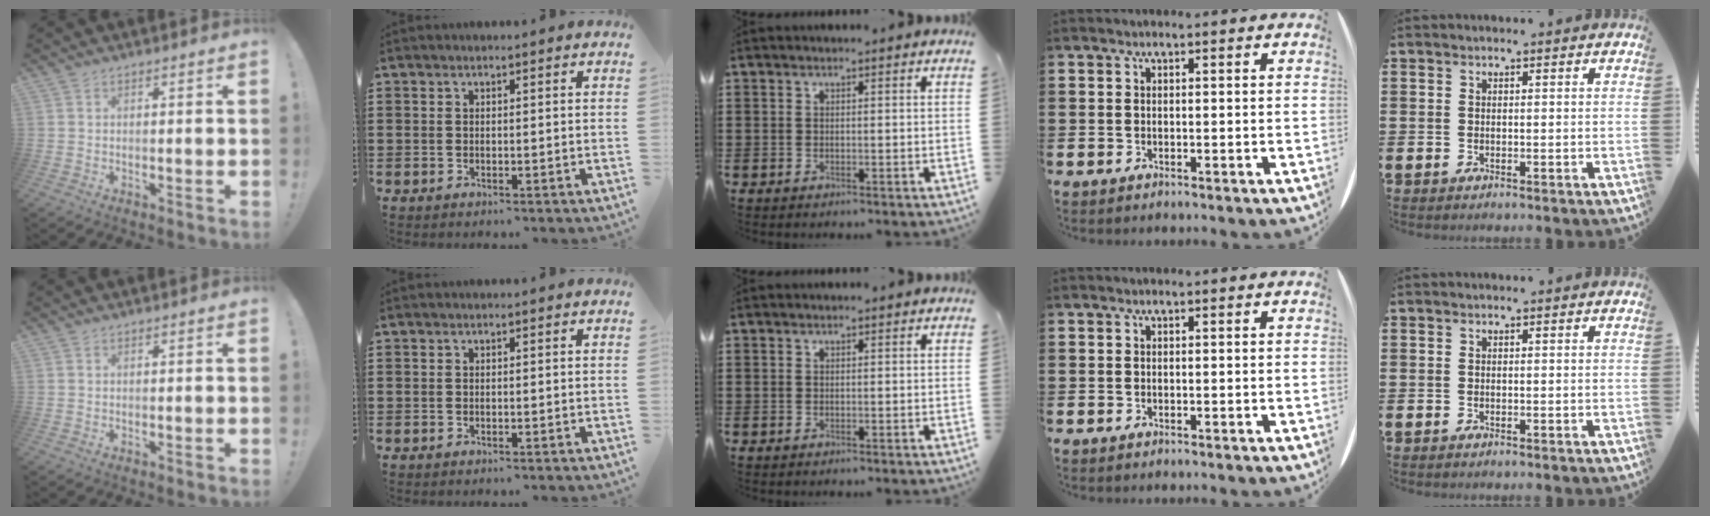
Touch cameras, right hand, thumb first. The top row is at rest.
{}